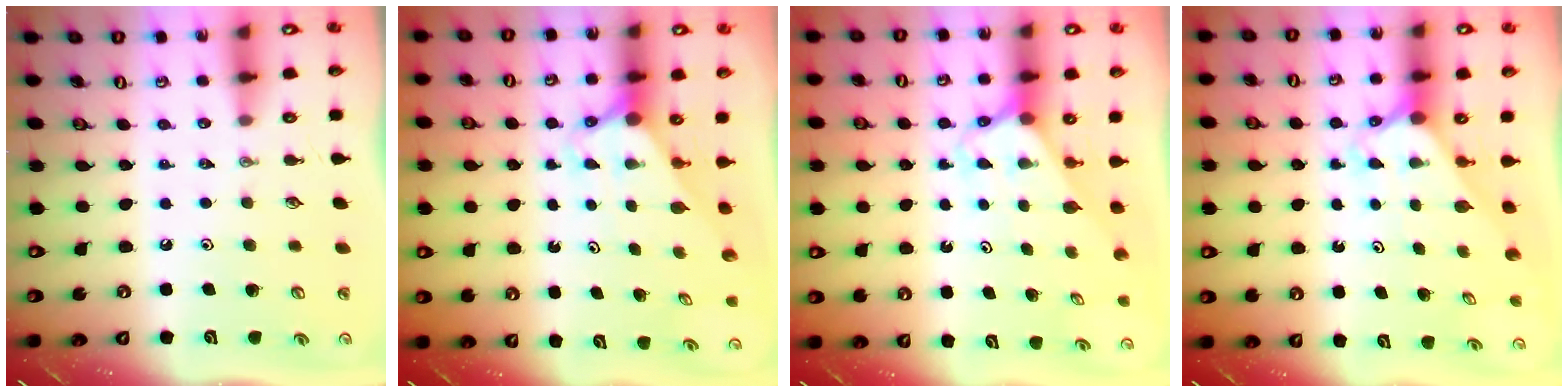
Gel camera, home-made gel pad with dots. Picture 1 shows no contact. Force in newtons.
{"total": 2.9, "press": 2.9, "slide": 0.0}
{"total": 2.6, "press": 2.6, "slide": 0.2}
{"total": 2.2, "press": 2.2, "slide": 0.2}